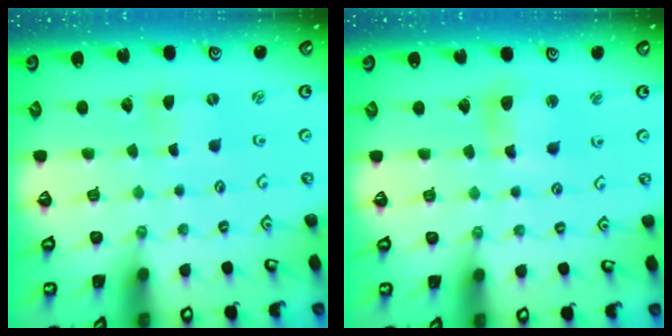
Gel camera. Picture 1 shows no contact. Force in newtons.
{"total": 7.4, "press": 7.3, "slide": 1.2}